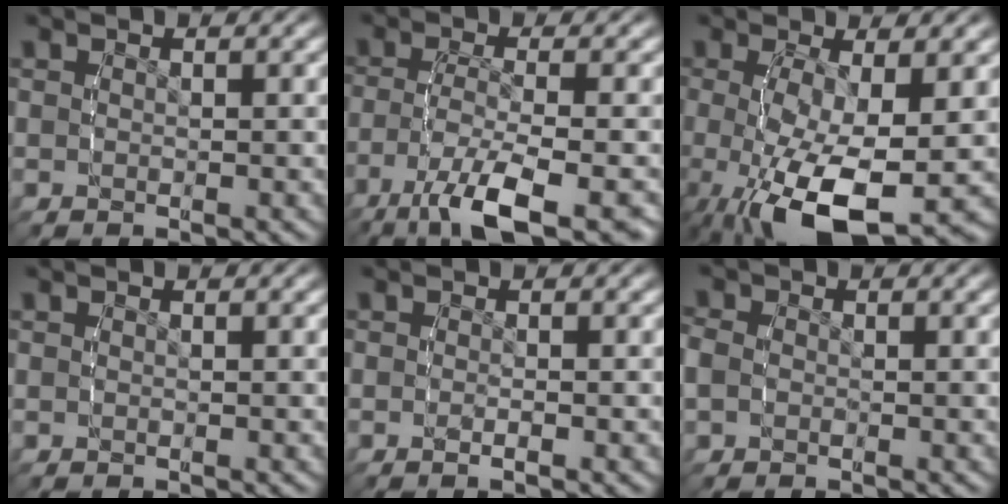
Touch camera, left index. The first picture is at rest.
{"total": 8.1, "force": [-5.1, 2.7, 5.6], "torque": [-0.112, -0.030, -0.067]}
{"total": 10.0, "force": [-3.7, 5.1, 7.7], "torque": [-0.169, -0.049, -0.035]}
{"total": 0.0}
{"total": 0.7, "force": [-0.6, 0.1, 0.3], "torque": [-0.014, -0.002, -0.012]}
{"total": 2.4, "force": [-0.5, 2.2, 0.9], "torque": [-0.039, -0.005, -0.009]}